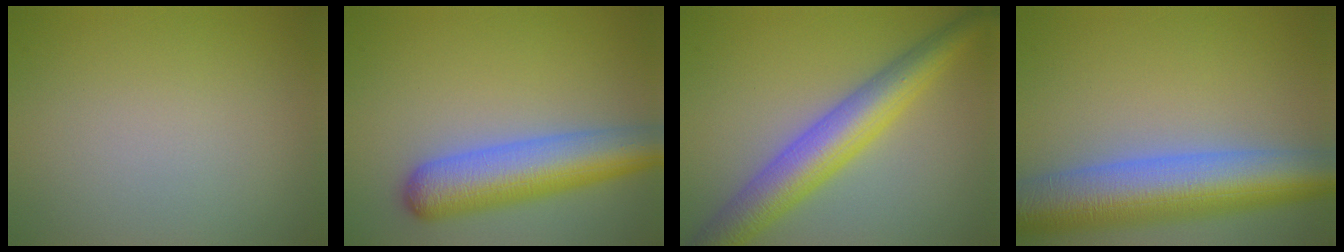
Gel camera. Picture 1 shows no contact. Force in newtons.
{"total": 7.4, "press": 7.4, "slide": 0.3}
{"total": 7.0, "press": 7.0, "slide": 0.0}
{"total": 11.0, "press": 11.0, "slide": 0.7}